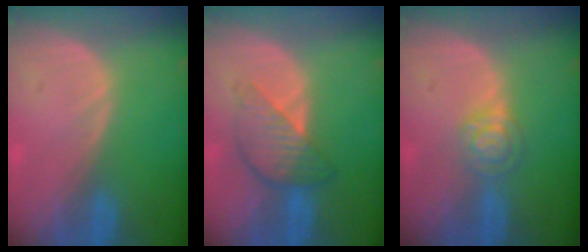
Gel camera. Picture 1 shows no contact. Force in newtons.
{"total": 5.6, "press": 5.6, "slide": 0.3}
{"total": 4.0, "press": 3.6, "slide": 1.7}